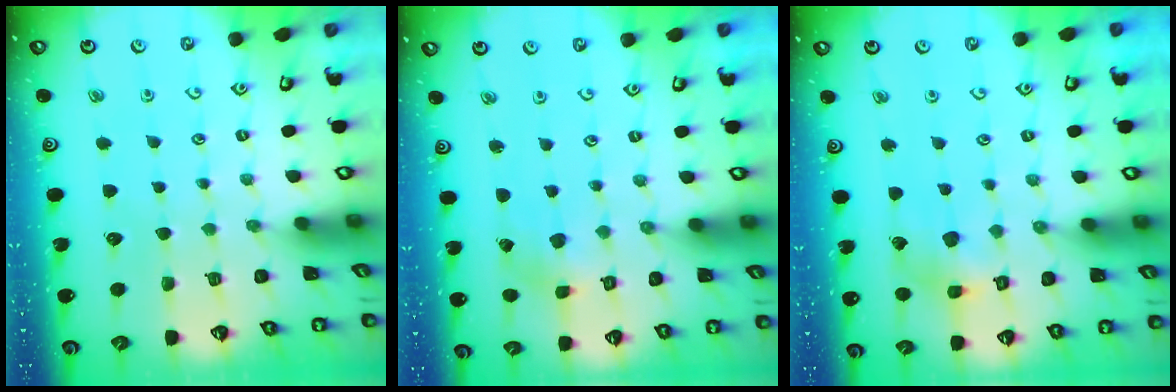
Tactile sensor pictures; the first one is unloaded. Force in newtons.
{"total": 1.4, "press": 1.4, "slide": 0.4}
{"total": 8.1, "press": 8.1, "slide": 0.9}